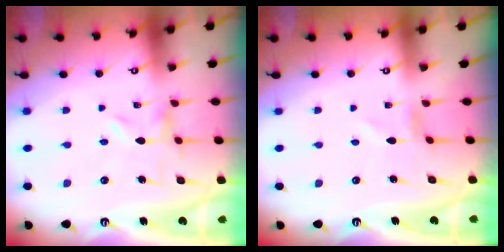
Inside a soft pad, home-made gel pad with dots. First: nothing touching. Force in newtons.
{"total": 0.0}